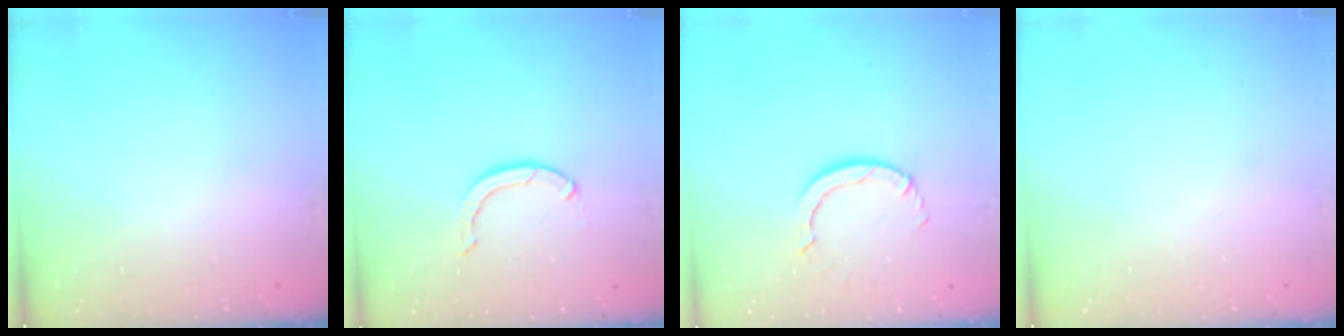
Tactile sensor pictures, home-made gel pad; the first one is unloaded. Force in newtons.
{"total": 3.1, "press": 3.0, "slide": 0.3}
{"total": 3.0, "press": 3.0, "slide": 0.4}
{"total": 0.0}